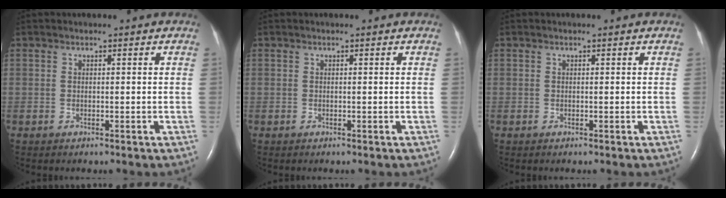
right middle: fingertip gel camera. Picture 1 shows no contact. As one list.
[{"total": 0.0}, {"total": 0.0}]